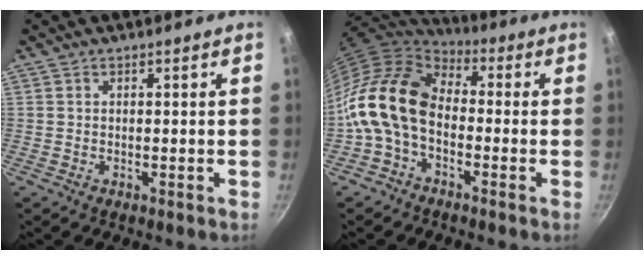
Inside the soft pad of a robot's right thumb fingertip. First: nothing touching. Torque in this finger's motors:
{"motor_torque": [1.51, 3.31, 1.17, -1.28, 0.62]}